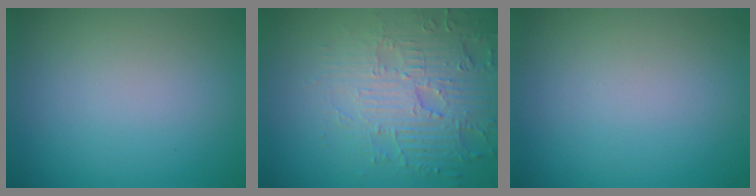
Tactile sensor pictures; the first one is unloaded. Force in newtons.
{"total": 4.8, "press": 4.7, "slide": 1.4}
{"total": 0.0}